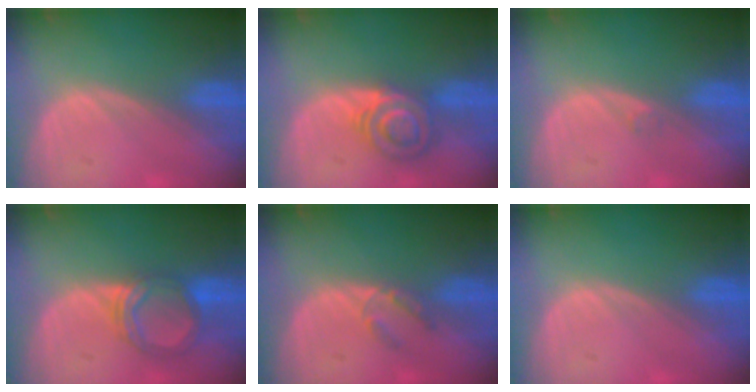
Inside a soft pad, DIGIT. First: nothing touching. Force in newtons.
{"total": 5.9, "press": 5.8, "slide": 0.8}
{"total": 0.5, "press": 0.5, "slide": 0.1}
{"total": 5.4, "press": 5.3, "slide": 0.9}
{"total": 2.5, "press": 2.3, "slide": 1.0}
{"total": 0.0}